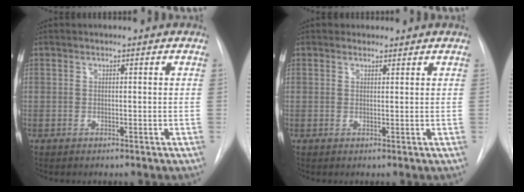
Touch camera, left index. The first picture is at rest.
{"total": 0.9, "force": [0.7, 0.5, -0.1], "torque": [0.000, 0.002, 0.008]}